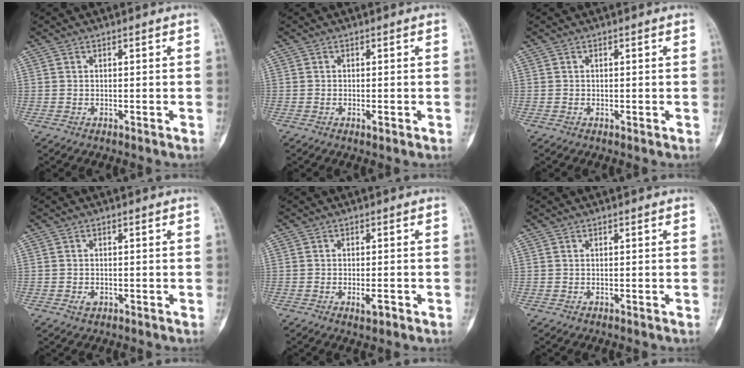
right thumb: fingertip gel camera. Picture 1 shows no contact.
{"total": 1.2, "force": [-0.5, 0.4, 1.1], "torque": [-0.013, -0.001, -0.007]}
{"total": 0.0}
{"total": 1.5, "force": [-0.5, 1.1, 0.8], "torque": [-0.009, 0.003, -0.007]}
{"total": 2.6, "force": [-1.1, 0.9, 2.2], "torque": [-0.032, 0.001, -0.017]}
{"total": 0.0}